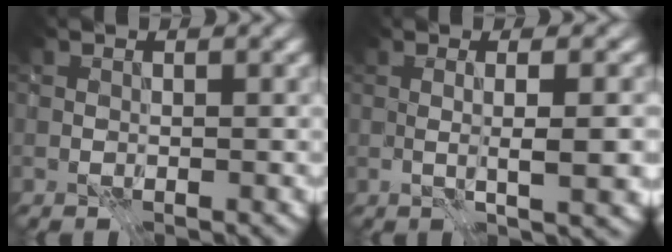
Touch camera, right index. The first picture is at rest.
{"total": 4.5, "force": [-0.1, 1.0, 4.4], "torque": [-0.061, 0.005, 0.001]}